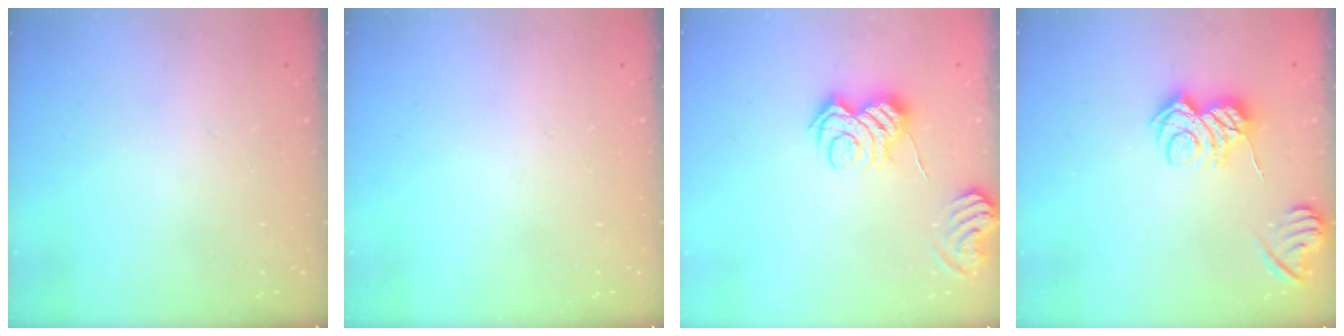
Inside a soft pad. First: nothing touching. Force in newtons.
{"total": 0.0}
{"total": 9.7, "press": 9.6, "slide": 0.8}
{"total": 8.0, "press": 8.0, "slide": 0.7}